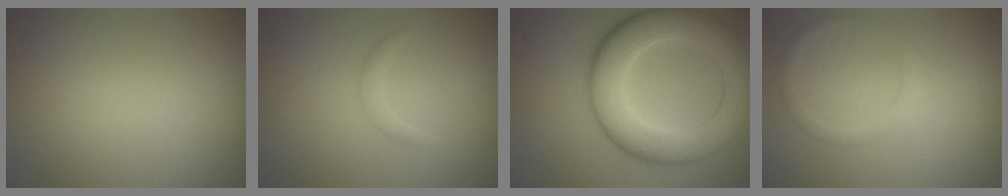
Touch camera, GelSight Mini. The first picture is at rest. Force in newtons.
{"total": 0.8, "press": 0.8, "slide": 0.0}
{"total": 9.2, "press": 9.2, "slide": 0.2}
{"total": 1.1, "press": 1.1, "slide": 0.1}